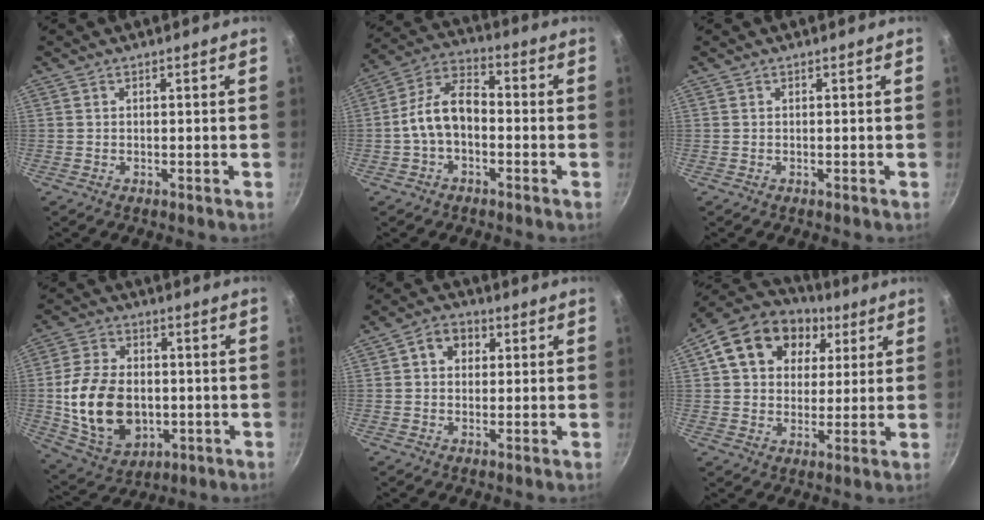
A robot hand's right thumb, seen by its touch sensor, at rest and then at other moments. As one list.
[{"total": 9.9, "force": [-1.8, 6.1, 7.6], "torque": [-0.124, 0.045, -0.047]}, {"total": 0.0}, {"total": 17.4, "force": [-1.8, 12.1, 12.3], "torque": [-0.213, 0.005, -0.019]}, {"total": 5.9, "force": [1.7, 4.6, 3.2], "torque": [-0.025, 0.007, 0.016]}, {"total": 18.3, "force": [6.3, 14.0, 10.0], "torque": [-0.162, 0.017, 0.093]}]